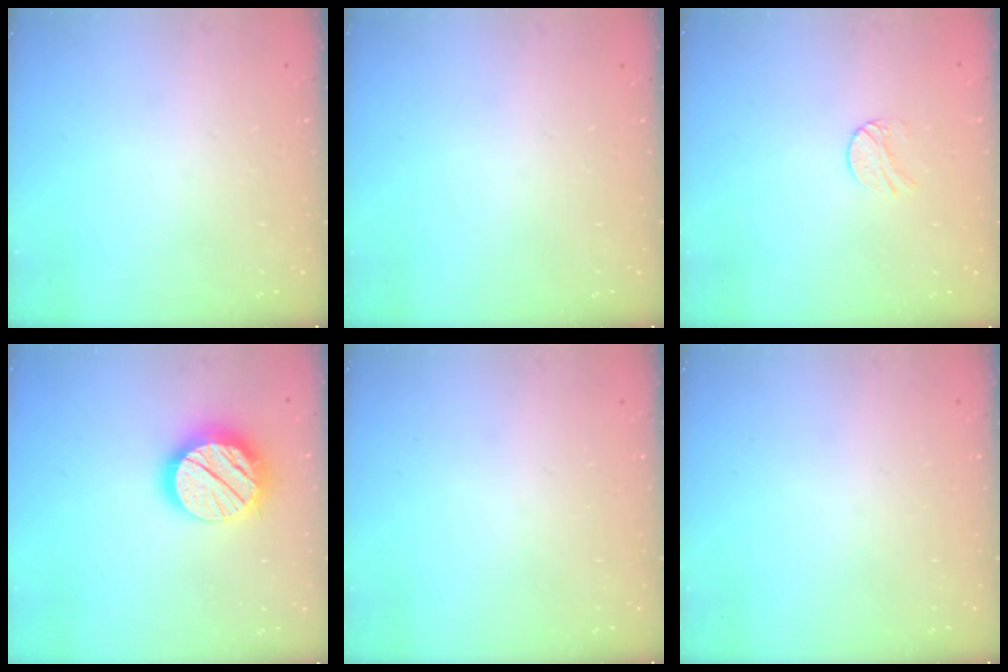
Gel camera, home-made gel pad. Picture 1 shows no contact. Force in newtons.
{"total": 0.0}
{"total": 6.0, "press": 5.9, "slide": 0.5}
{"total": 16.8, "press": 16.8, "slide": 1.6}
{"total": 0.0}
{"total": 0.0}